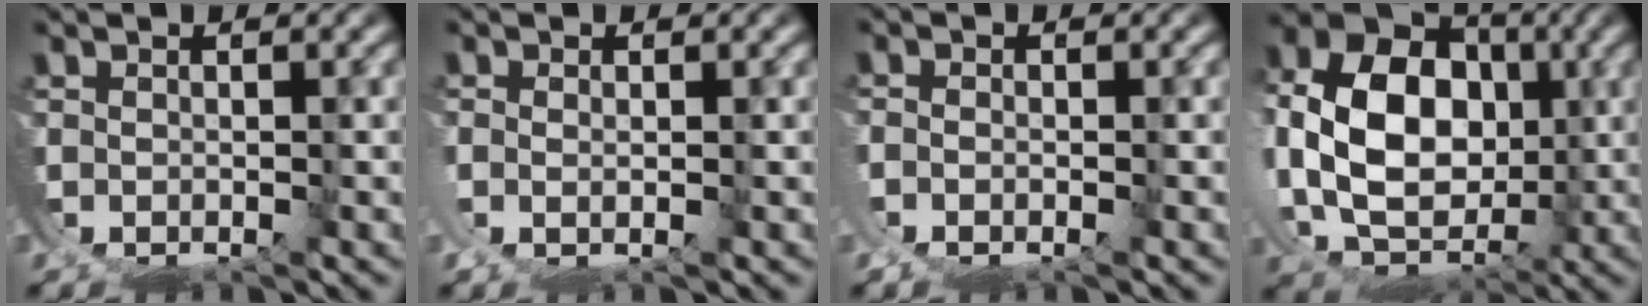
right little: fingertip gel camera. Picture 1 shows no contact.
{"total": 1.6, "force": [1.1, -1.0, 0.6], "torque": [-0.010, 0.000, 0.020]}
{"total": 1.3, "force": [-0.6, 0.7, 0.9], "torque": [-0.016, -0.008, -0.008]}
{"total": 12.0, "force": [2.9, 9.3, 7.1], "torque": [-0.160, -0.016, 0.051]}